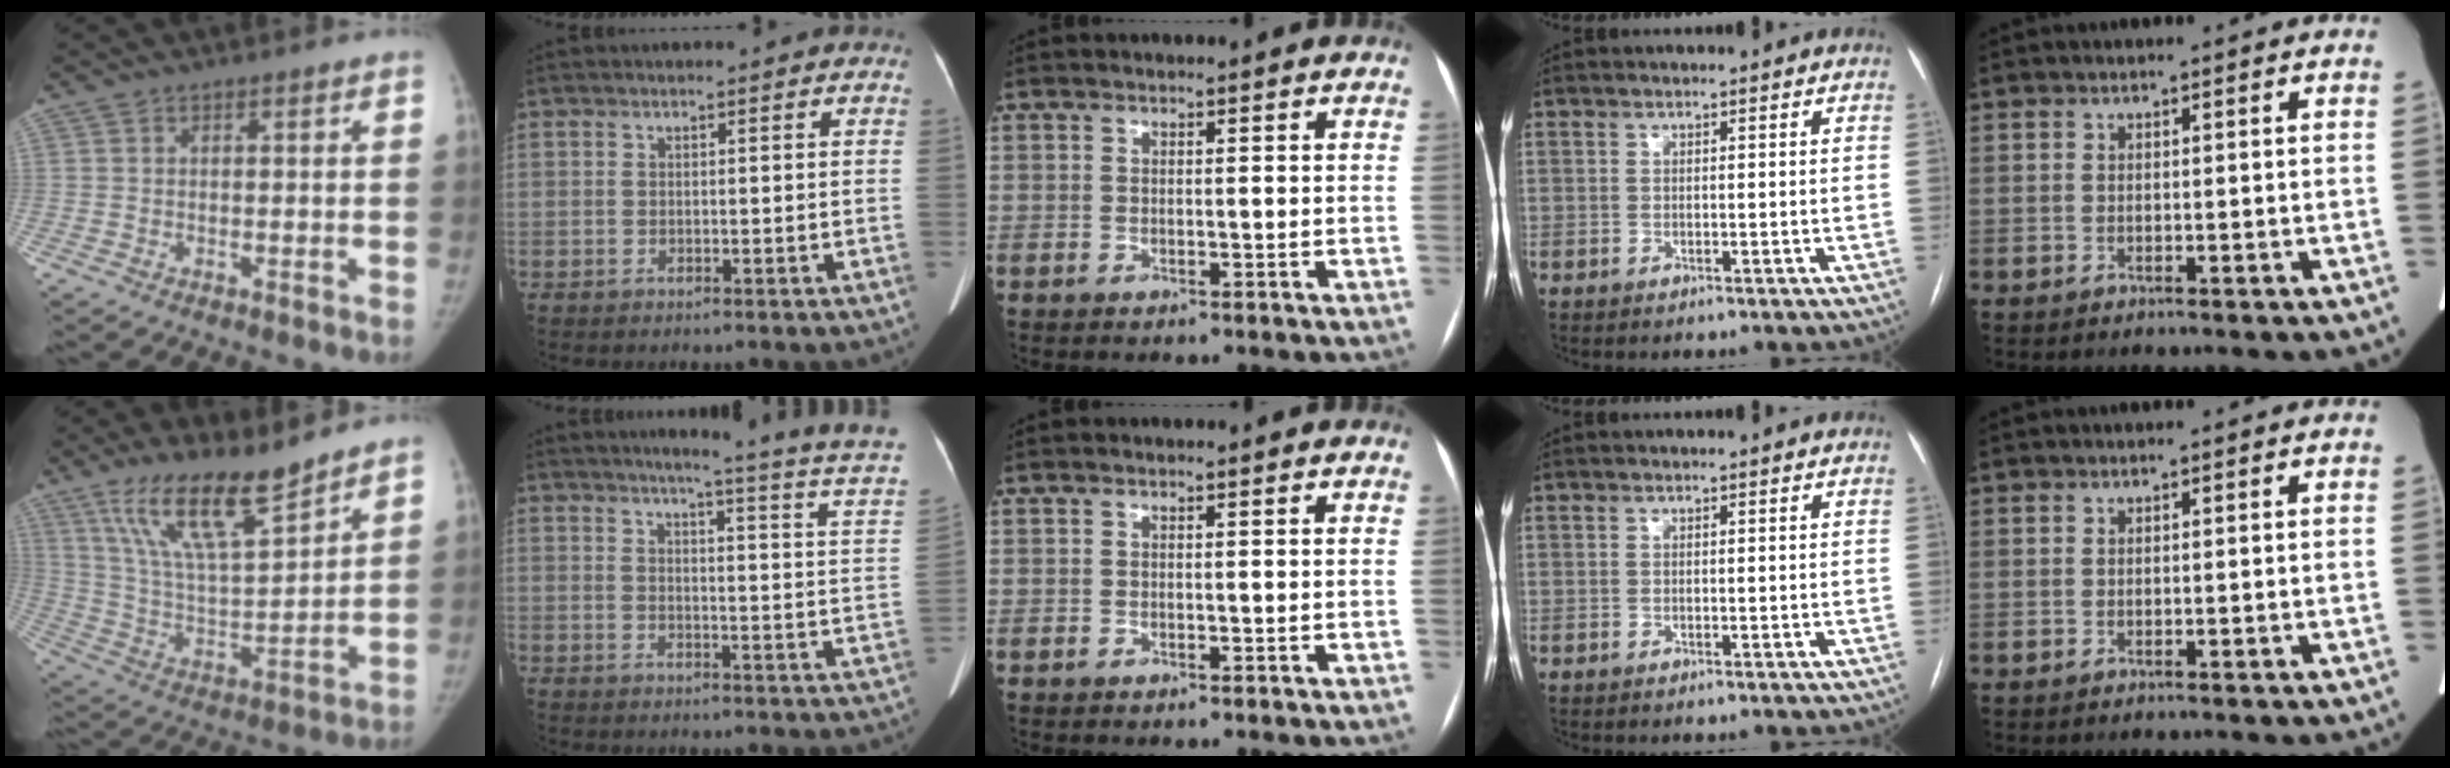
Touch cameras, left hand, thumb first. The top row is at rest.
{"thumb": {"total": 16.4, "force": [11.8, 4.2, 10.6], "torque": [-0.167, -0.066, 0.227]}, "index": {"total": 16.9, "force": [14.6, -1.8, 8.3], "torque": [-0.116, -0.075, 0.153]}}